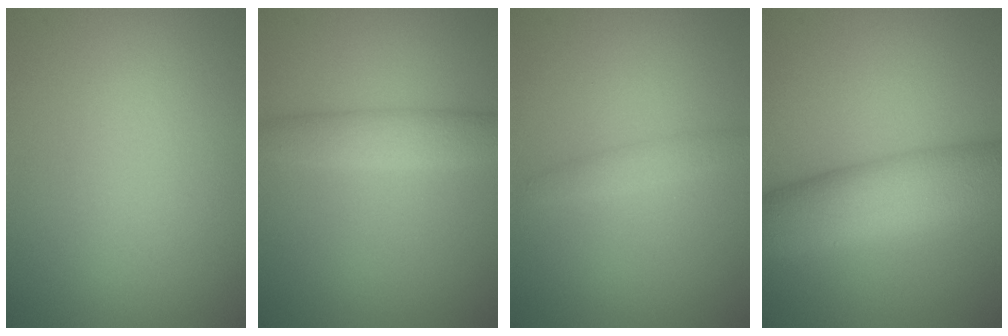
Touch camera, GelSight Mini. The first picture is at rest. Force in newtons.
{"total": 3.2, "press": 3.1, "slide": 0.3}
{"total": 1.5, "press": 1.5, "slide": 0.0}
{"total": 7.9, "press": 7.9, "slide": 0.2}